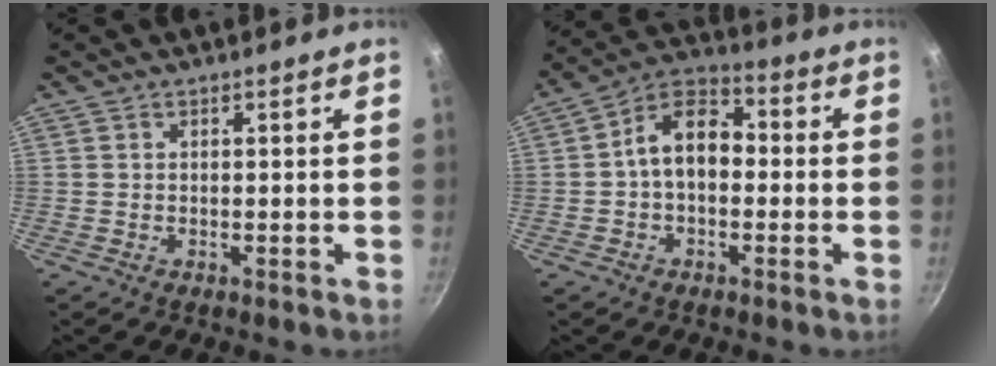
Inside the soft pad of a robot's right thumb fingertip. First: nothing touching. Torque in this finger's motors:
{"motor_torque": [0.73, 2.25, 1.08, -0.51, 0.07]}